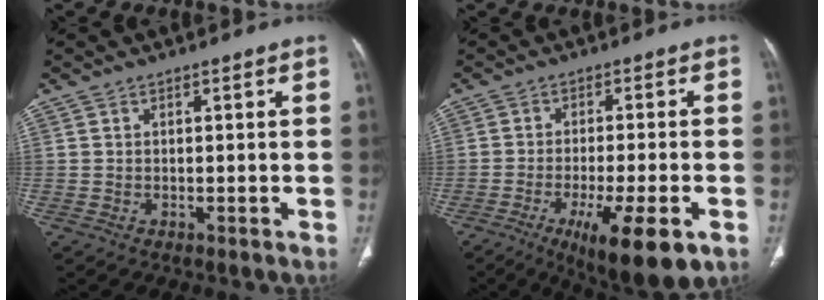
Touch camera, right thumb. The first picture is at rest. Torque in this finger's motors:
{"motor_torque": [2.51, 2.49, 0.04, -0.13, 0.29]}